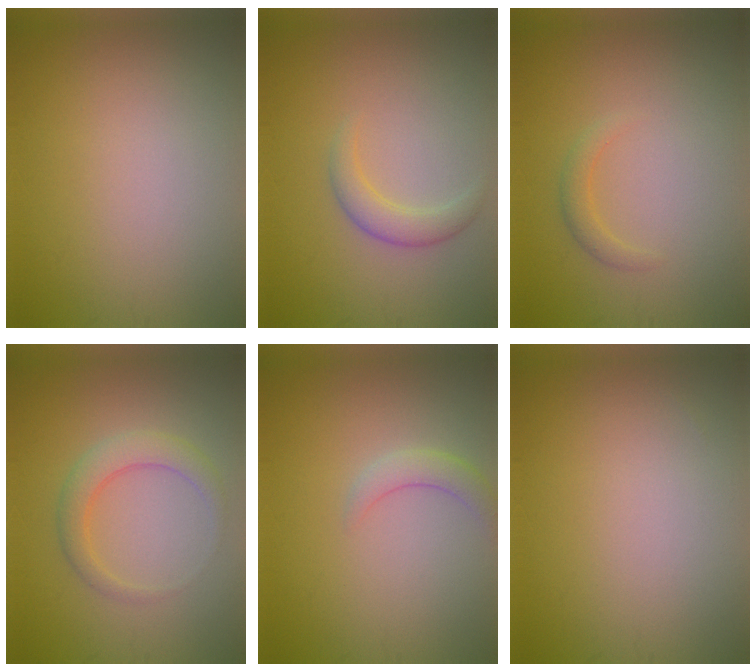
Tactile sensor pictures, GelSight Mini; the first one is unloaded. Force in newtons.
{"total": 2.2, "press": 2.2, "slide": 0.2}
{"total": 1.3, "press": 1.3, "slide": 0.1}
{"total": 2.8, "press": 2.8, "slide": 0.1}
{"total": 1.9, "press": 1.9, "slide": 0.2}
{"total": 0.0}